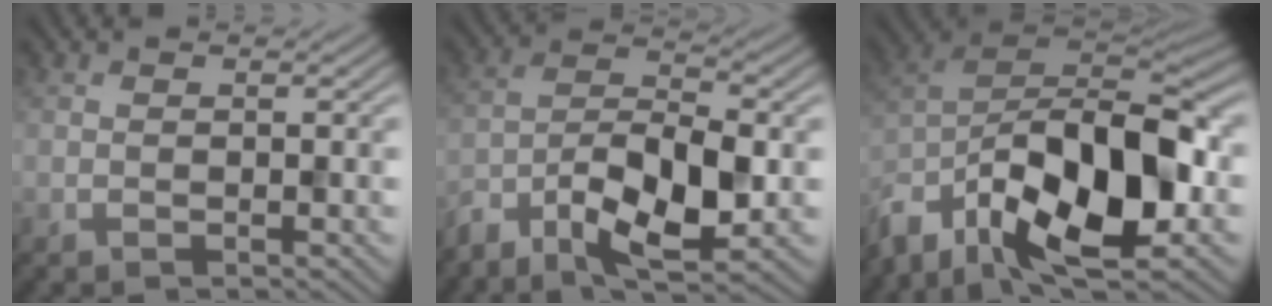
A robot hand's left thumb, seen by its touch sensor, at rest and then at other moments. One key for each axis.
{"total": 9.9, "fx": -5.2, "fy": 3.9, "fz": 7.4, "tx": -0.135, "ty": -0.008, "tz": -0.105}
{"total": 17.0, "fx": -8.7, "fy": 8.1, "fz": 12.1, "tx": -0.238, "ty": -0.019, "tz": -0.166}